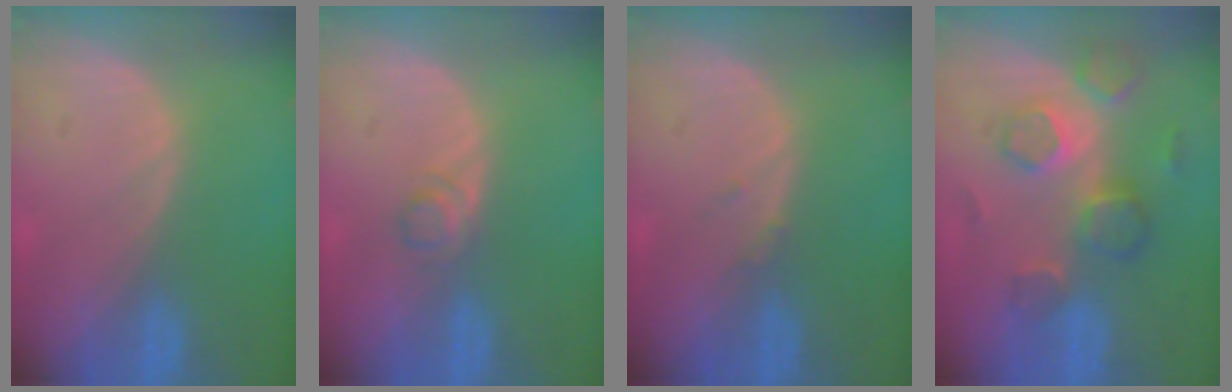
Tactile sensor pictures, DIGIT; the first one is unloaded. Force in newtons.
{"total": 1.9, "press": 1.8, "slide": 0.2}
{"total": 0.8, "press": 0.8, "slide": 0.1}
{"total": 8.1, "press": 7.4, "slide": 3.3}